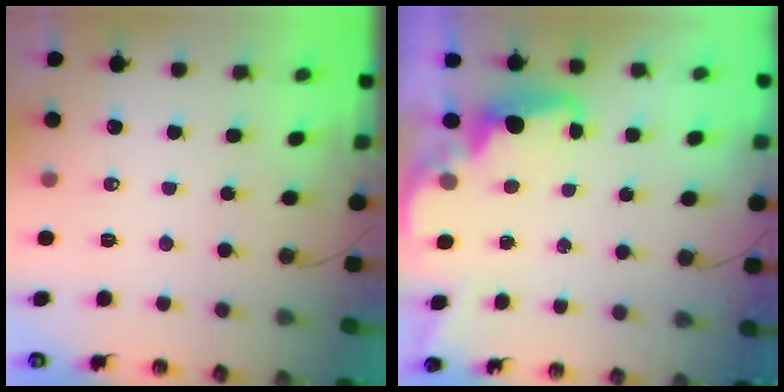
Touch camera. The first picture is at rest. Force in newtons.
{"total": 2.1, "press": 2.0, "slide": 0.6}